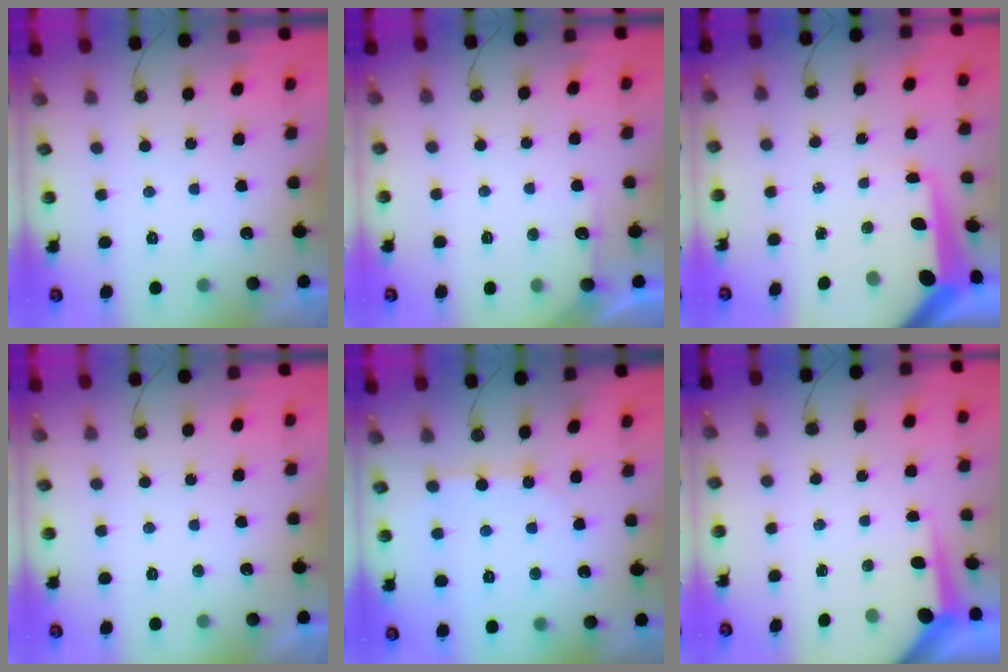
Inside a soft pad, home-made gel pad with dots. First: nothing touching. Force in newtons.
{"total": 4.2, "press": 4.2, "slide": 0.6}
{"total": 12.2, "press": 12.1, "slide": 1.0}
{"total": 0.0}
{"total": 2.8, "press": 2.8, "slide": 0.2}
{"total": 5.8, "press": 5.8, "slide": 0.4}